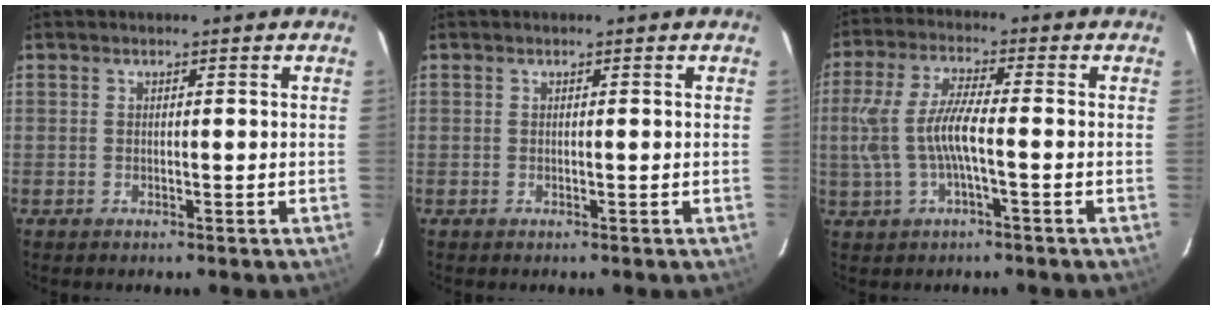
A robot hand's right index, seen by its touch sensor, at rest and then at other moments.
{"total": 0.0}
{"total": 8.6, "force": [-1.4, 1.8, 8.3], "torque": [-0.178, 0.004, -0.021]}